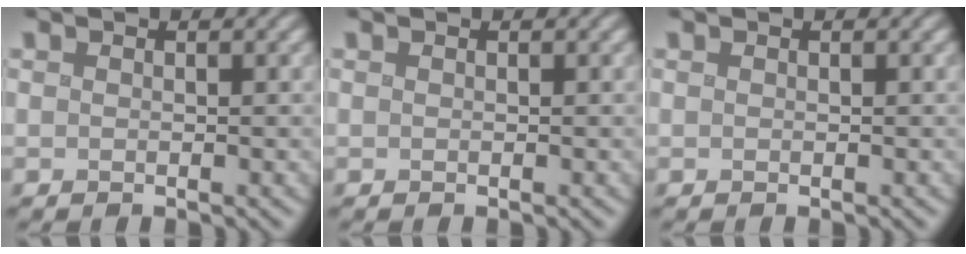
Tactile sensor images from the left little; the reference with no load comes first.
{"total": 0.0}
{"total": 0.0}